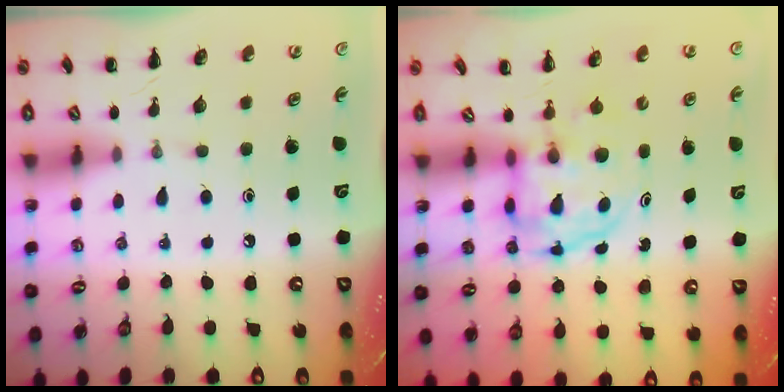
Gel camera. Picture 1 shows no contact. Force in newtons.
{"total": 3.8, "press": 3.8, "slide": 0.3}